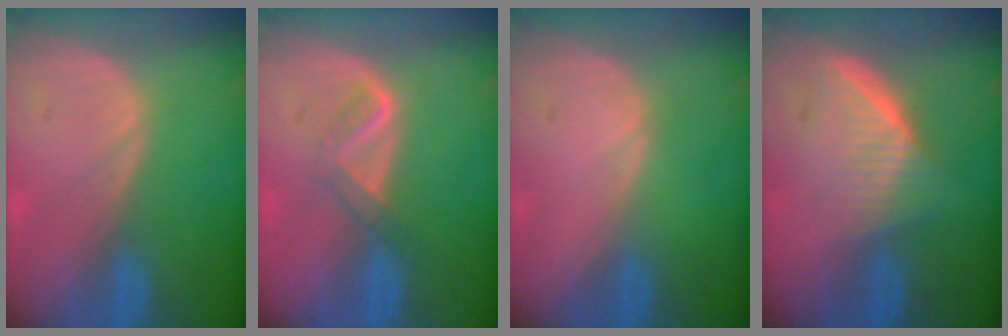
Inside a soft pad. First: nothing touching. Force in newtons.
{"total": 3.2, "press": 3.1, "slide": 0.7}
{"total": 0.0}
{"total": 6.8, "press": 6.0, "slide": 3.1}